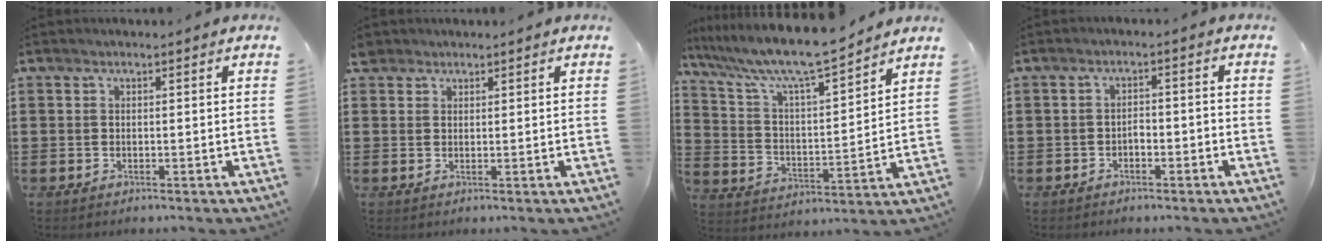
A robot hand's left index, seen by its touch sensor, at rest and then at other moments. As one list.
[{"total": 1.8, "force": [1.5, 1.0, 0.2], "torque": [-0.010, 0.006, 0.029]}, {"total": 8.9, "force": [7.9, 0.5, 4.2], "torque": [-0.116, -0.050, 0.130]}, {"total": 1.8, "force": [-1.2, 0.7, 1.1], "torque": [-0.027, 0.003, -0.026]}]